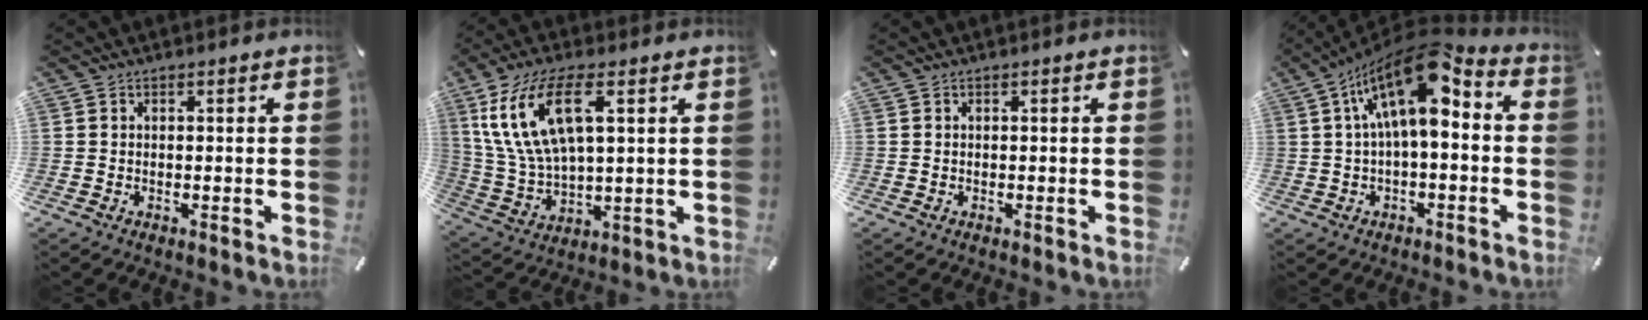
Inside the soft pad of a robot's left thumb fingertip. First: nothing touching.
{"total": 15.8, "force": [6.6, 6.7, 12.7], "torque": [-0.293, -0.004, 0.113]}
{"total": 0.0}
{"total": 15.7, "force": [4.6, 7.0, 13.3], "torque": [-0.235, -0.024, 0.073]}